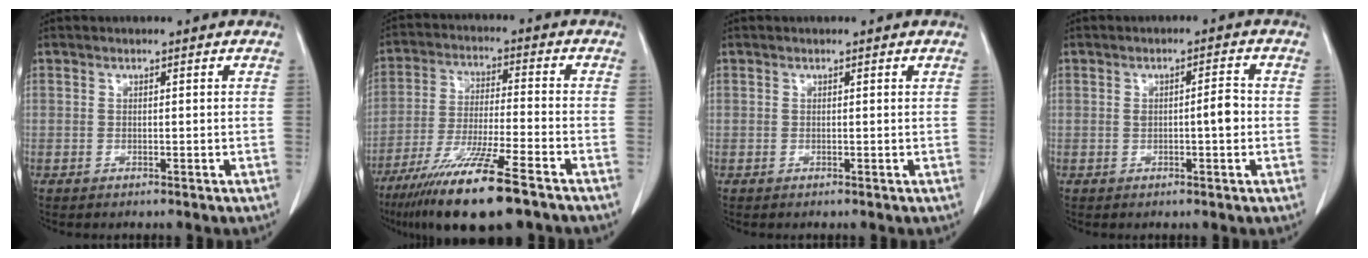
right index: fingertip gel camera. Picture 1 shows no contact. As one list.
[{"total": 15.2, "force": [-10.3, 0.9, 11.2], "torque": [-0.212, -0.044, -0.181]}, {"total": 0.0}, {"total": 3.3, "force": [-0.2, 0.7, 3.2], "torque": [-0.053, 0.006, -0.002]}]